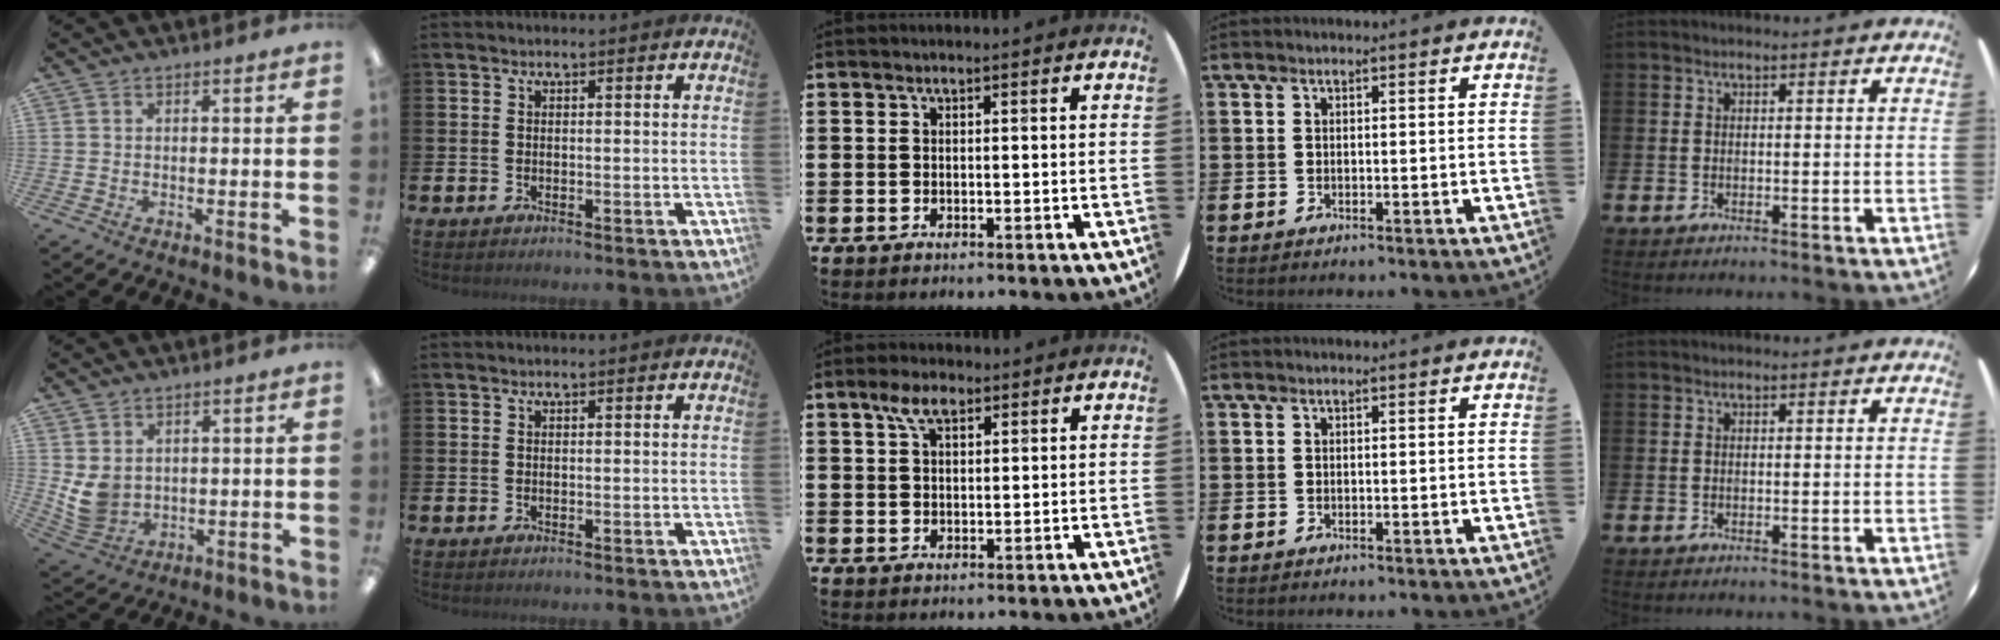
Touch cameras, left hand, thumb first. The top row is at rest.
{"thumb": {"total": 6.3, "force": [2.1, 5.2, 3.0], "torque": [-0.068, -0.008, 0.044]}, "middle": {"total": 4.2, "force": [2.7, 1.9, 2.7], "torque": [-0.050, 0.006, 0.046]}}